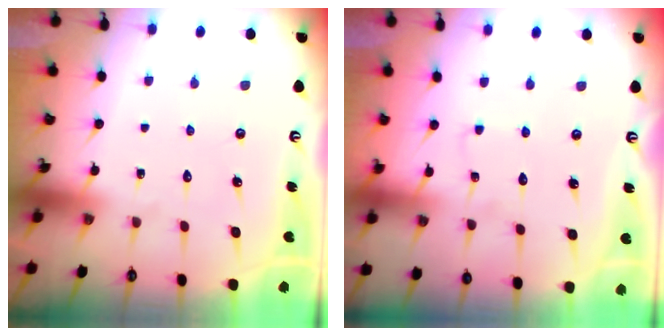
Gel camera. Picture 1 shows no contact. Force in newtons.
{"total": 3.9, "press": 3.8, "slide": 0.3}